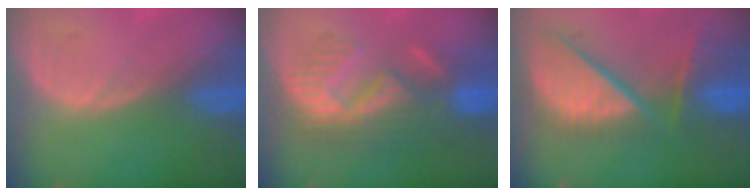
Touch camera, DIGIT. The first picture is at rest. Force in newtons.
{"total": 10.1, "press": 9.4, "slide": 3.5}
{"total": 12.4, "press": 10.2, "slide": 7.0}